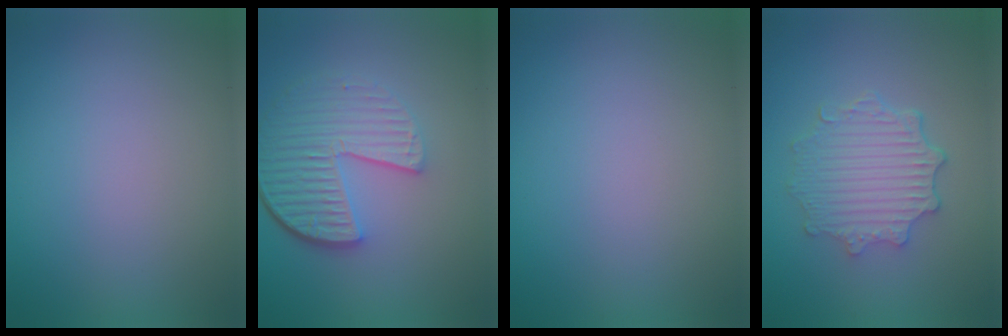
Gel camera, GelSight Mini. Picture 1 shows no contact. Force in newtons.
{"total": 6.1, "press": 4.3, "slide": 4.3}
{"total": 0.0}
{"total": 4.9, "press": 3.9, "slide": 2.9}